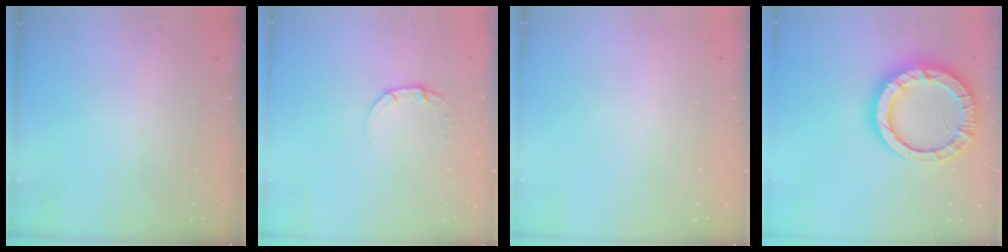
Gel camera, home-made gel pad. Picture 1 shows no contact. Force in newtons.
{"total": 3.6, "press": 3.6, "slide": 0.3}
{"total": 0.0}
{"total": 17.2, "press": 17.1, "slide": 1.9}